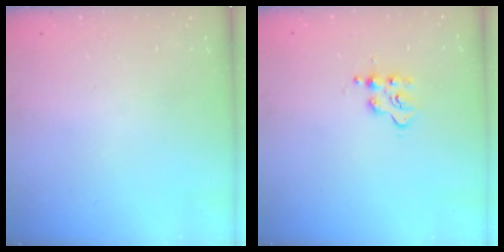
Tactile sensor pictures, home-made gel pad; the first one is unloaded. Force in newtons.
{"total": 3.6, "press": 3.5, "slide": 0.4}